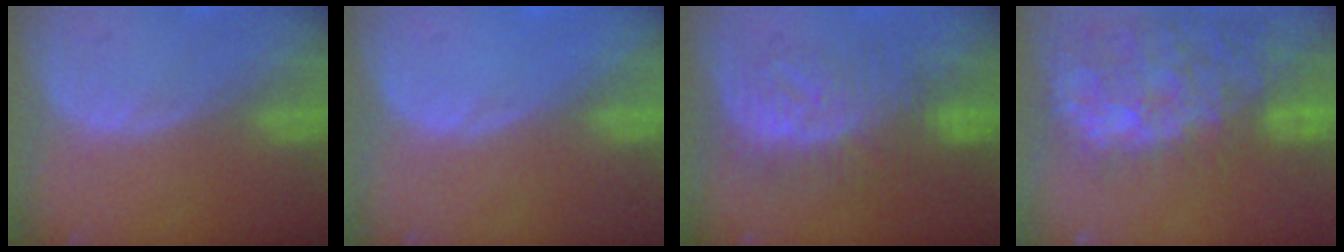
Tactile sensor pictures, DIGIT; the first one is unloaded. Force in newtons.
{"total": 0.5, "press": 0.0, "slide": 0.5}
{"total": 8.3, "press": 8.2, "slide": 1.5}
{"total": 14.1, "press": 11.6, "slide": 8.0}